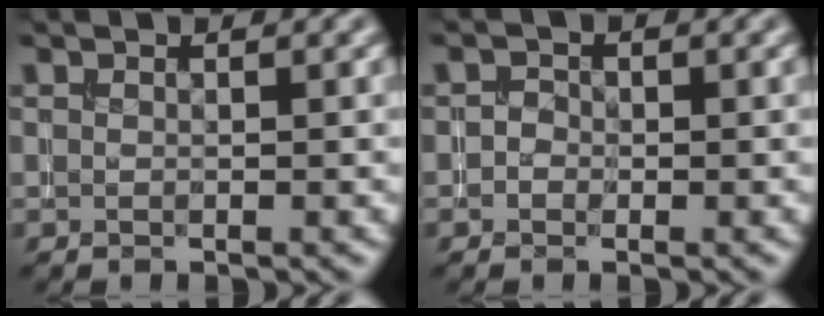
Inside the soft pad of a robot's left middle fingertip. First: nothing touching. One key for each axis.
{"total": 1.0, "fx": -0.4, "fy": 0.8, "fz": 0.3, "tx": -0.002, "ty": 0.000, "tz": -0.009}